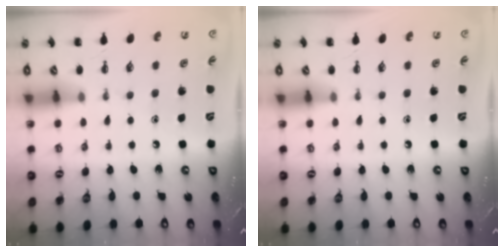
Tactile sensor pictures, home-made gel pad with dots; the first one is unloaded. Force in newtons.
{"total": 0.0}